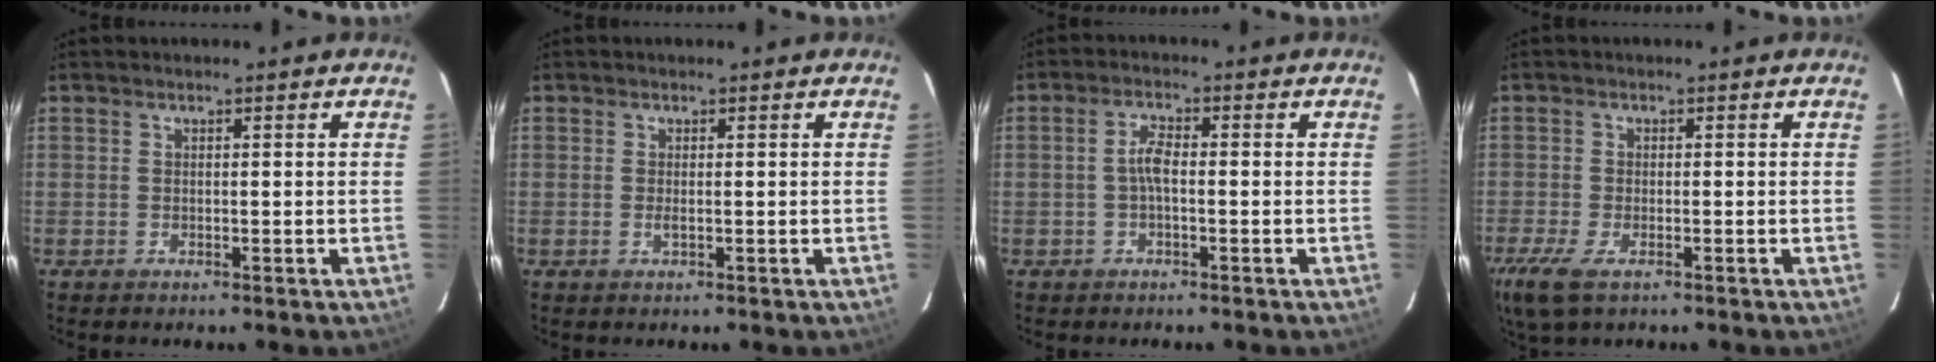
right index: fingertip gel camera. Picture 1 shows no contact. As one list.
[{"total": 0.7, "force": [0.0, 0.0, 0.7], "torque": [-0.014, 0.000, -0.001]}, {"total": 2.9, "force": [-0.6, 0.9, 2.7], "torque": [-0.058, 0.009, -0.011]}, {"total": 7.2, "force": [-4.2, 2.9, 5.0], "torque": [-0.122, -0.027, -0.079]}]